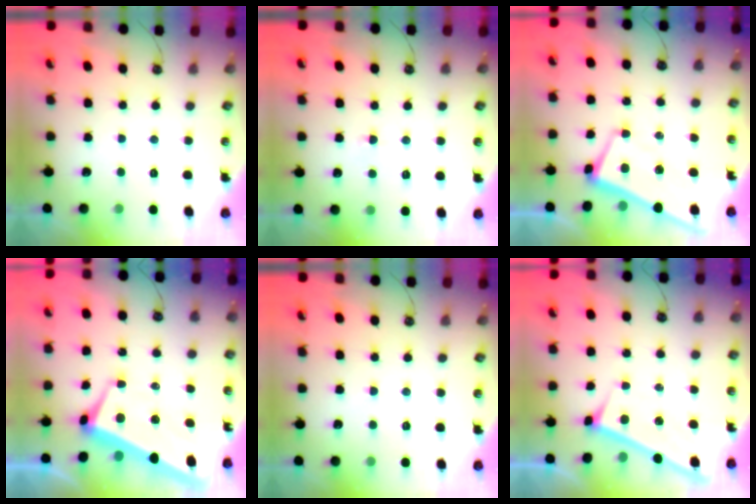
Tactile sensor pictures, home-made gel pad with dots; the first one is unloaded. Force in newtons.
{"total": 2.7, "press": 2.6, "slide": 0.9}
{"total": 1.2, "press": 0.9, "slide": 0.7}
{"total": 1.7, "press": 1.1, "slide": 1.3}
{"total": 2.2, "press": 2.2, "slide": 0.3}
{"total": 3.3, "press": 3.3, "slide": 0.3}